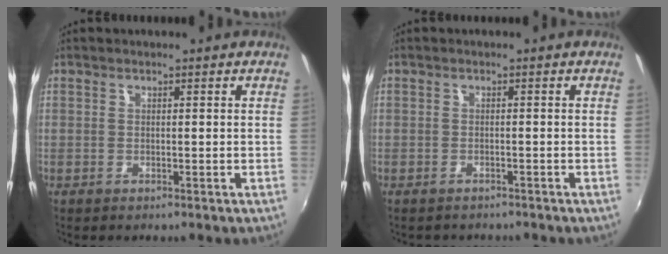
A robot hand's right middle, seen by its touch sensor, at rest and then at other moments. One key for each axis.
{"total": 2.1, "fx": -1.9, "fy": 0.8, "fz": 0.4, "tx": -0.014, "ty": -0.011, "tz": -0.029}